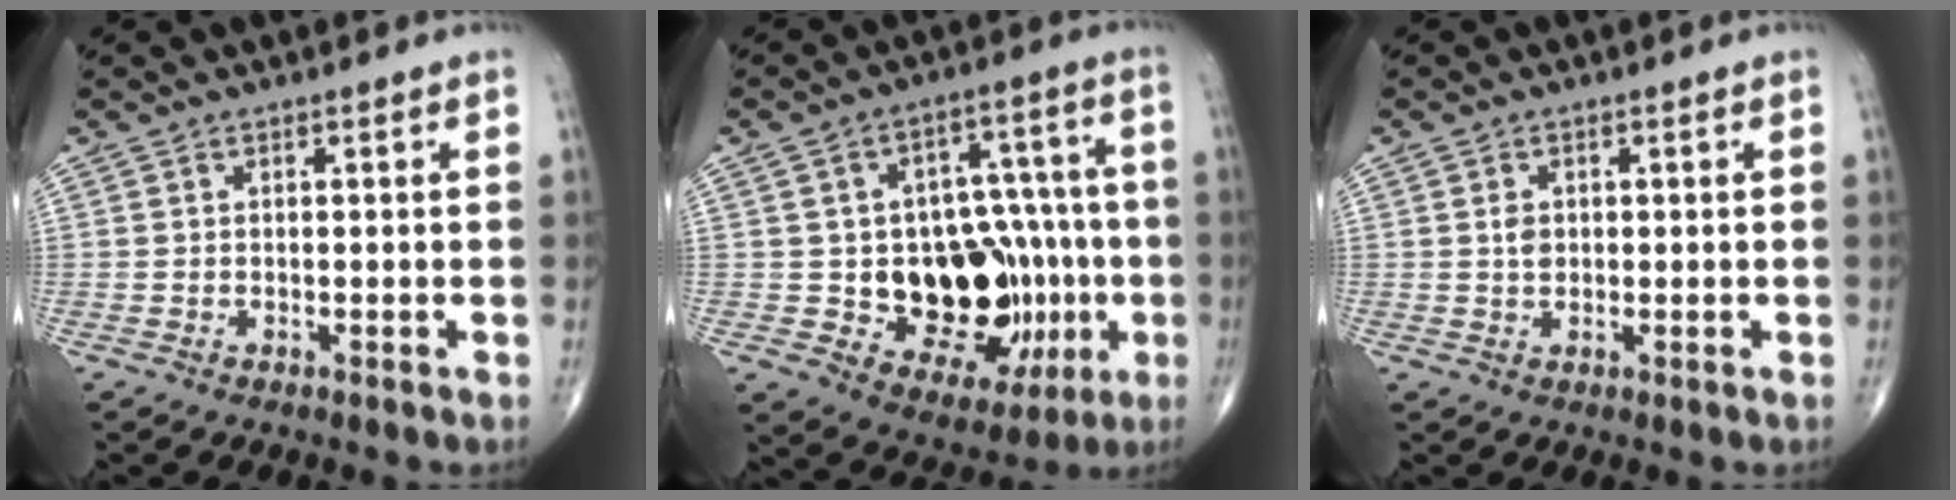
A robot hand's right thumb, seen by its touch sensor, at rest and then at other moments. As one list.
[{"total": 21.6, "force": [-3.7, 13.7, 16.2], "torque": [-0.165, 0.021, -0.032]}, {"total": 1.8, "force": [0.3, 1.4, 1.2], "torque": [-0.014, -0.002, 0.006]}]